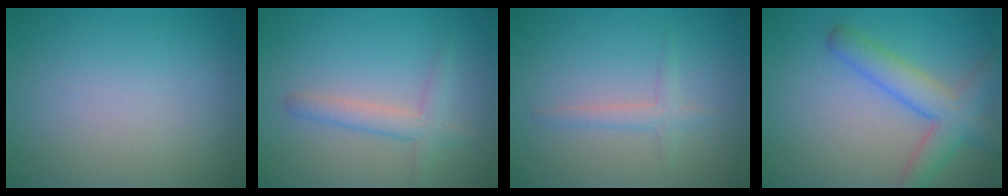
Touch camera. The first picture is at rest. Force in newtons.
{"total": 2.5, "press": 2.5, "slide": 0.2}
{"total": 1.6, "press": 1.6, "slide": 0.1}
{"total": 4.9, "press": 4.9, "slide": 0.3}